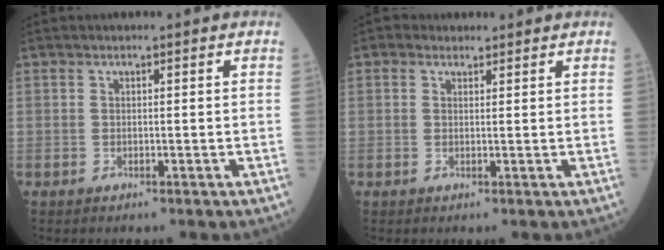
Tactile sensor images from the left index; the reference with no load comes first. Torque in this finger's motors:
{"motor_torque": [0.22, -0.44, -0.20, 0.02]}